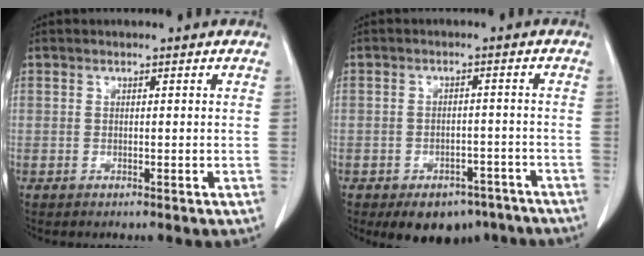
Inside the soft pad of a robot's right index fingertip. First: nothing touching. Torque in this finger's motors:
{"motor_torque": [-0.38, -0.15, -0.11, -0.07]}